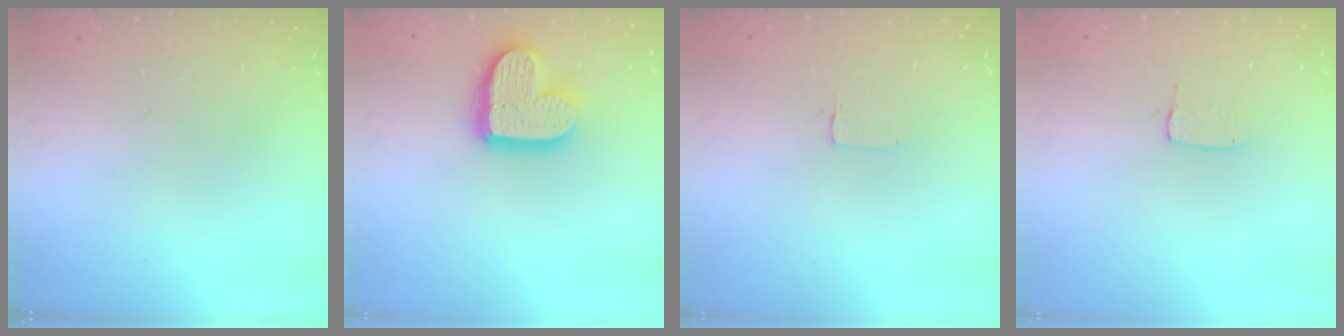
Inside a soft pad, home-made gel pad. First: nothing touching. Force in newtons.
{"total": 15.6, "press": 15.5, "slide": 1.3}
{"total": 1.7, "press": 1.7, "slide": 0.1}
{"total": 3.3, "press": 3.3, "slide": 0.1}